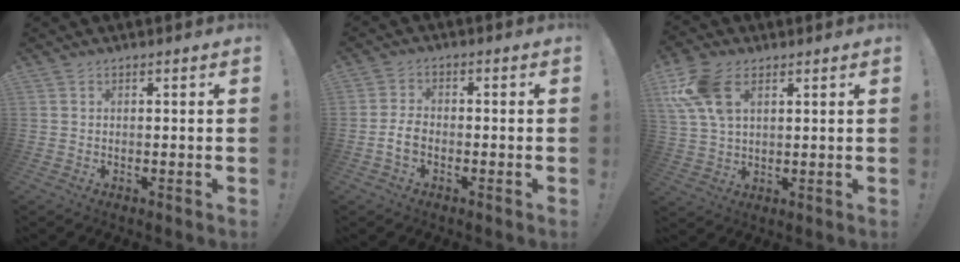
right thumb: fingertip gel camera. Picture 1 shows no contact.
{"total": 4.5, "force": [-1.9, 2.5, 3.2], "torque": [-0.068, 0.008, -0.032]}
{"total": 12.6, "force": [5.3, 7.3, 8.8], "torque": [-0.171, -0.009, 0.103]}